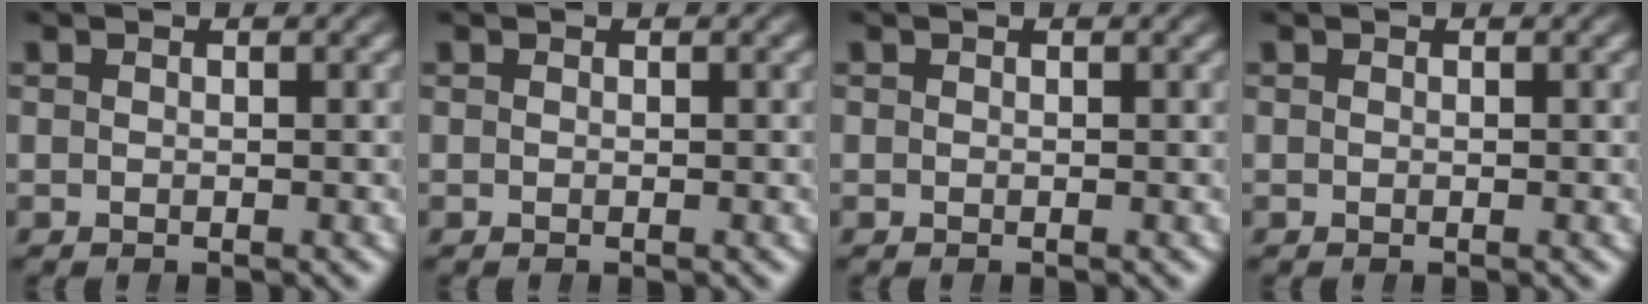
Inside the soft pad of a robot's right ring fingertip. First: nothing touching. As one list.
[{"total": 0.0}, {"total": 0.0}, {"total": 0.0}]